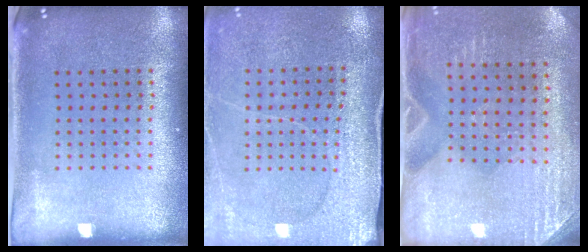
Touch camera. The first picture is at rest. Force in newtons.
{"total": 3.0, "press": 3.0, "slide": 0.2}
{"total": 2.9, "press": 2.6, "slide": 1.1}